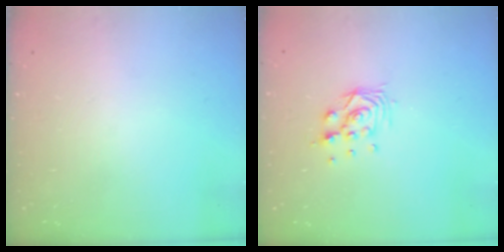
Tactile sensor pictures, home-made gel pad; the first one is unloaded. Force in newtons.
{"total": 8.6, "press": 8.5, "slide": 0.9}